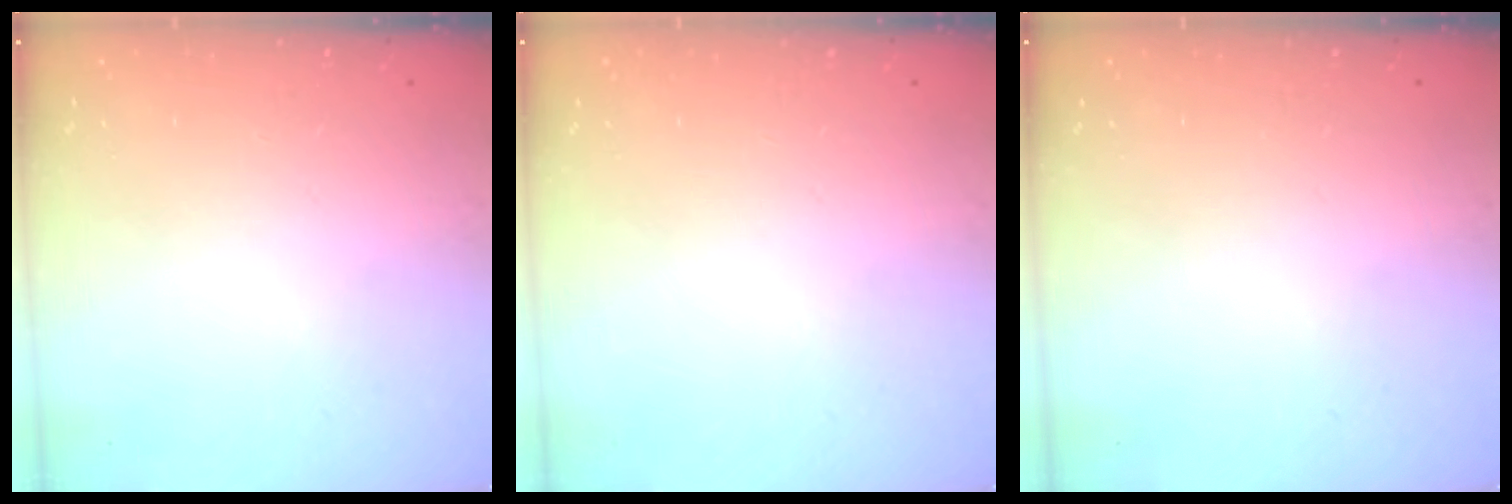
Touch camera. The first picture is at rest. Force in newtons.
{"total": 0.0}
{"total": 0.0}